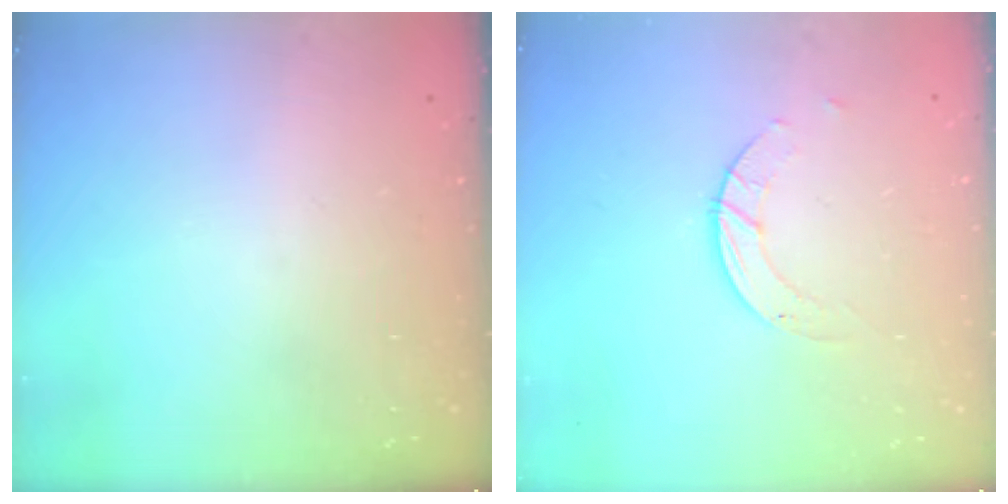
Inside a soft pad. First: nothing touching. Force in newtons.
{"total": 2.8, "press": 2.8, "slide": 0.3}